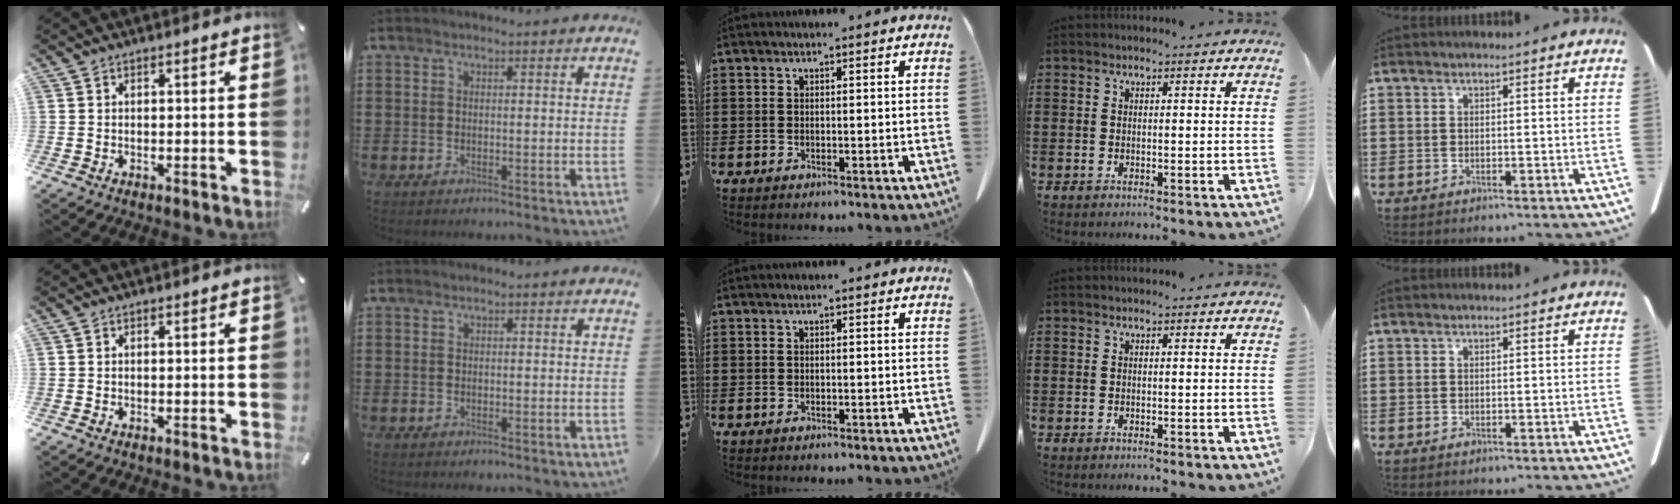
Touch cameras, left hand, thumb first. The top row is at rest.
{}